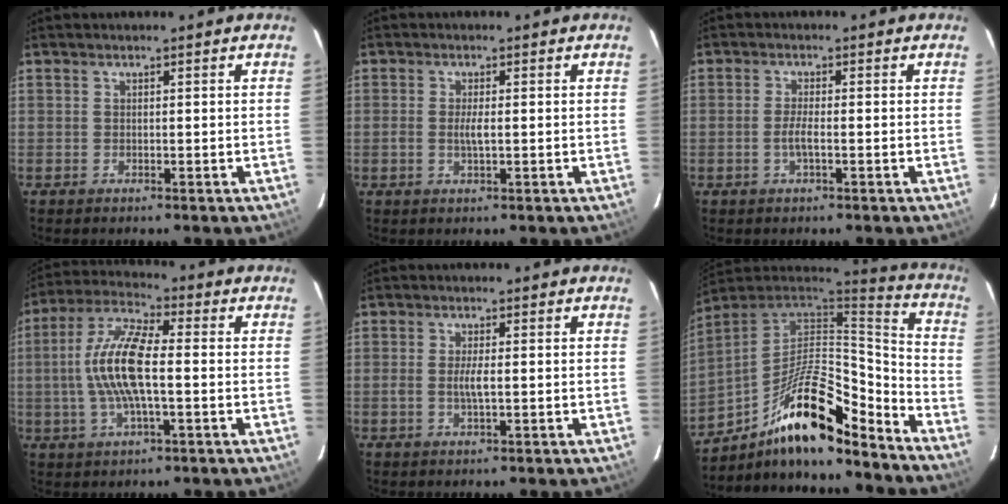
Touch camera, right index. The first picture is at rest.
{"total": 2.1, "force": [-0.2, 0.4, 2.1], "torque": [-0.040, -0.003, -0.003]}
{"total": 2.3, "force": [-0.9, 0.1, 2.1], "torque": [-0.044, -0.003, -0.016]}
{"total": 12.5, "force": [-0.8, 3.7, 12.0], "torque": [-0.246, 0.009, -0.022]}
{"total": 2.6, "force": [-0.3, 0.4, 2.6], "torque": [-0.049, -0.003, -0.005]}
{"total": 20.0, "force": [-13.1, 5.8, 13.9], "torque": [-0.246, 0.003, -0.230]}